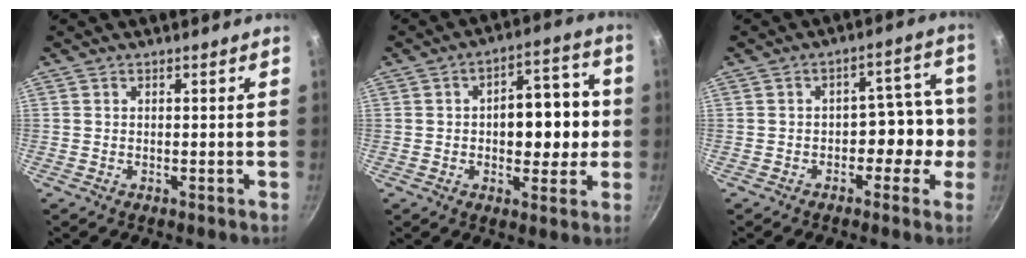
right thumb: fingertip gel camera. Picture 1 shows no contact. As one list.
[{"total": 12.7, "force": [-0.2, 7.5, 10.2], "torque": [-0.093, 0.029, -0.009]}, {"total": 7.8, "force": [-2.3, 5.4, 5.2], "torque": [-0.010, 0.053, -0.034]}]